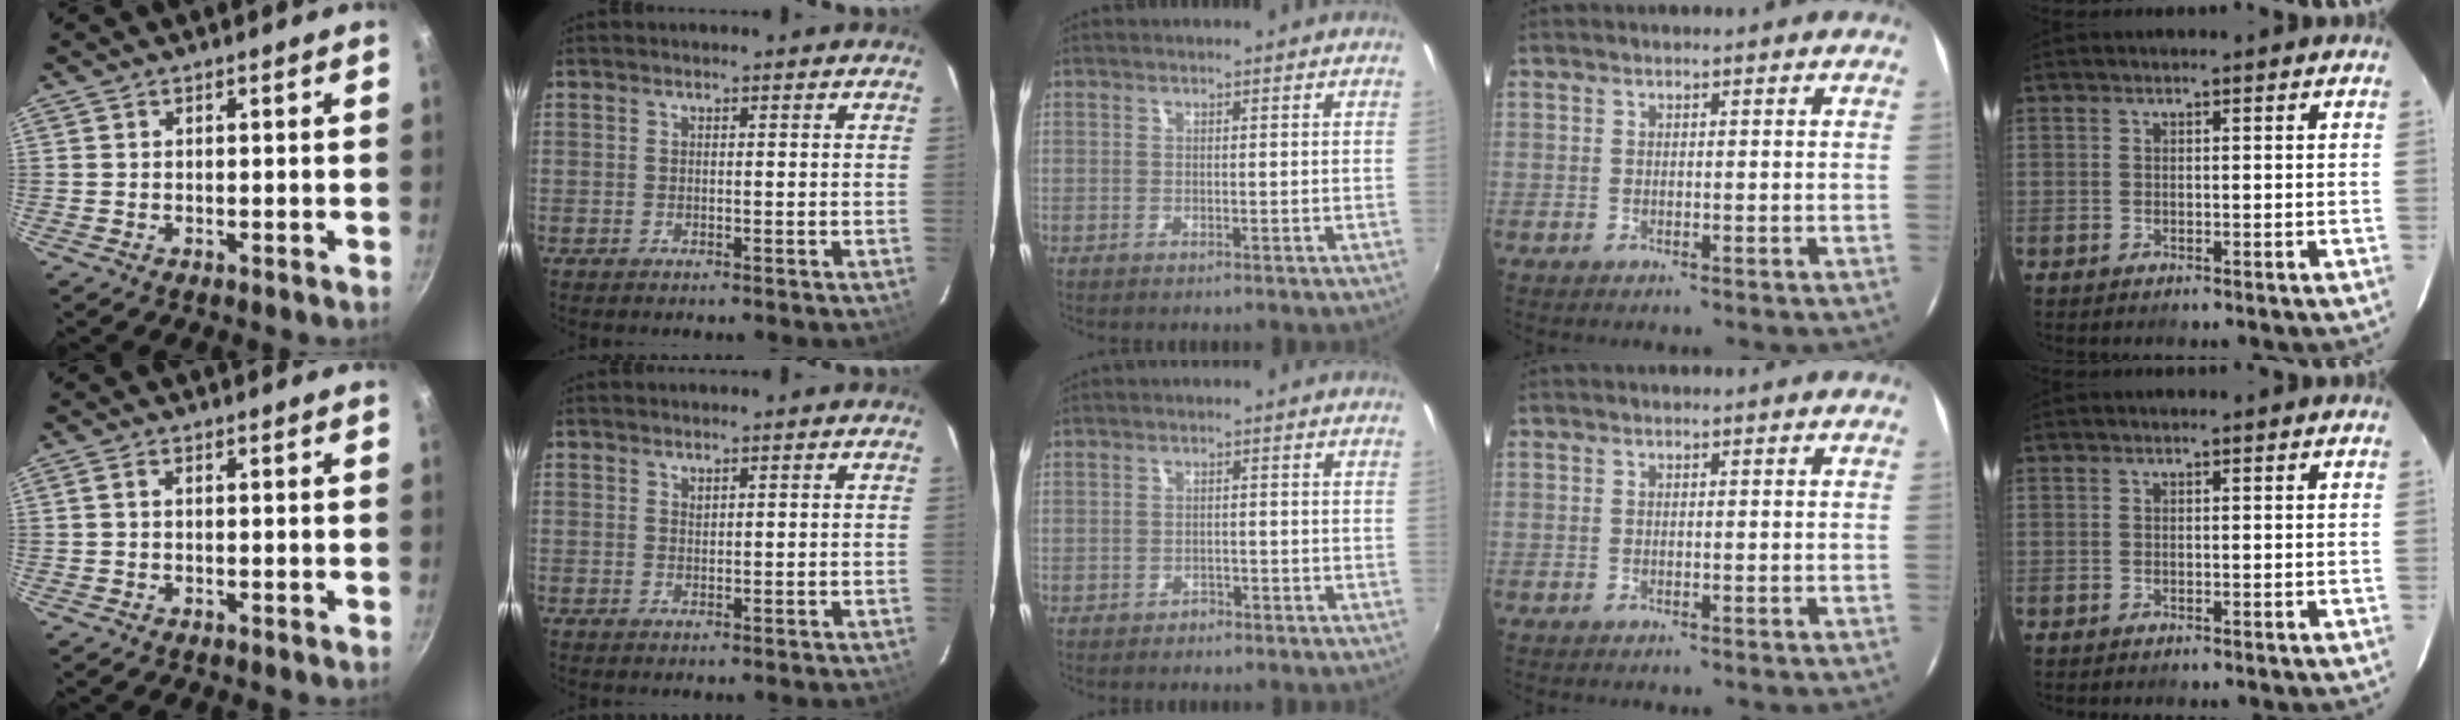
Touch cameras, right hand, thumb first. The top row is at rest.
{"thumb": {"total": 1.1, "force": [0.0, 0.7, 0.9], "torque": [-0.021, 0.005, 0.001]}, "index": {"total": 0.6, "force": [0.6, 0.2, 0.1], "torque": [-0.001, 0.001, 0.012]}, "middle": {"total": 1.9, "force": [-1.5, 1.0, 0.5], "torque": [-0.013, -0.001, -0.022]}}